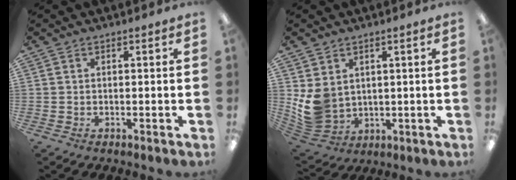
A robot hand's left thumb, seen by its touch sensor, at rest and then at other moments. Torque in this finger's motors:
{"motor_torque": [1.03, 1.91, 0.82, -0.82, 0.10]}